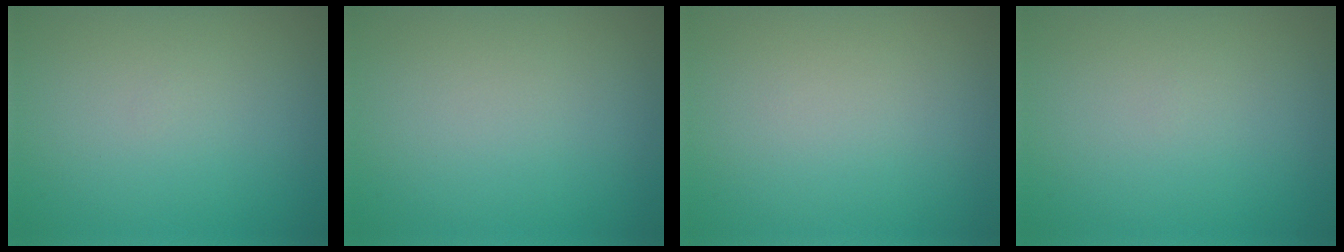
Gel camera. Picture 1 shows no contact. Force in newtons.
{"total": 0.0}
{"total": 0.0}
{"total": 0.0}